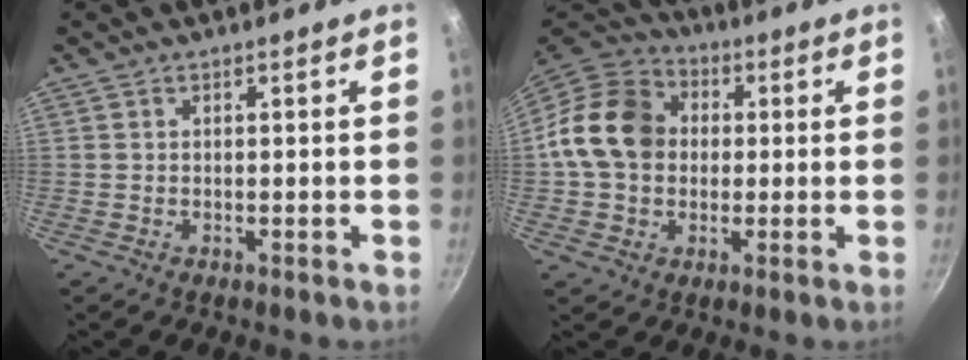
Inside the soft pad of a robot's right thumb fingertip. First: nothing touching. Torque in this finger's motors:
{"motor_torque": [1.19, 2.59, 0.92, -1.07, 0.17]}